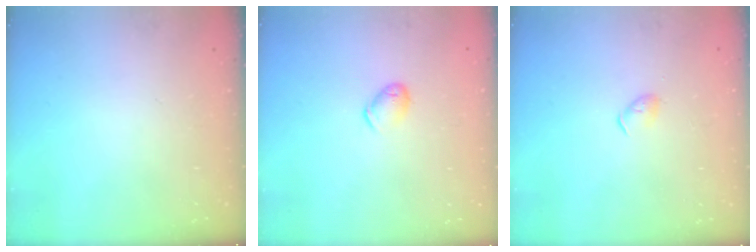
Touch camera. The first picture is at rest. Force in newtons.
{"total": 5.6, "press": 5.5, "slide": 1.0}
{"total": 3.0, "press": 2.9, "slide": 0.6}